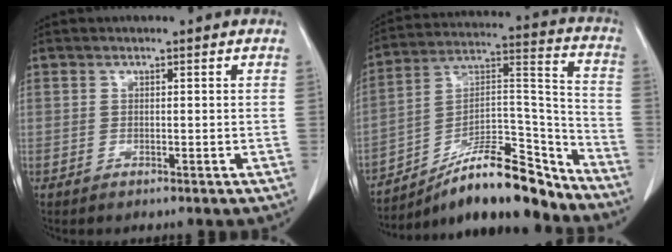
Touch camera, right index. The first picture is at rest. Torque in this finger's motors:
{"motor_torque": [0.08, -0.50, 0.21, 0.04]}